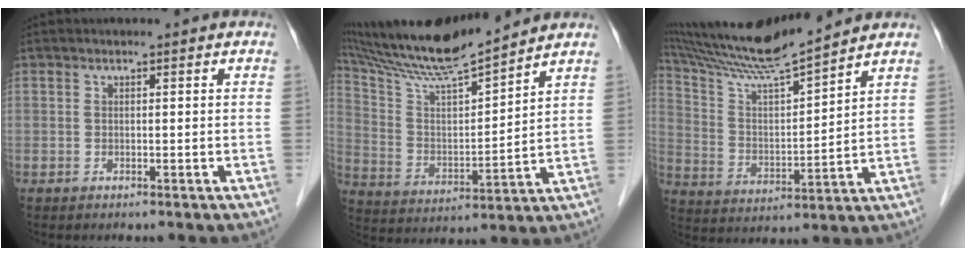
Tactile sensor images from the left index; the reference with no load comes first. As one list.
[{"total": 15.4, "force": [13.9, -0.1, 6.5], "torque": [-0.130, 0.006, 0.257]}, {"total": 13.7, "force": [12.7, -1.4, 5.0], "torque": [-0.107, 0.005, 0.233]}]